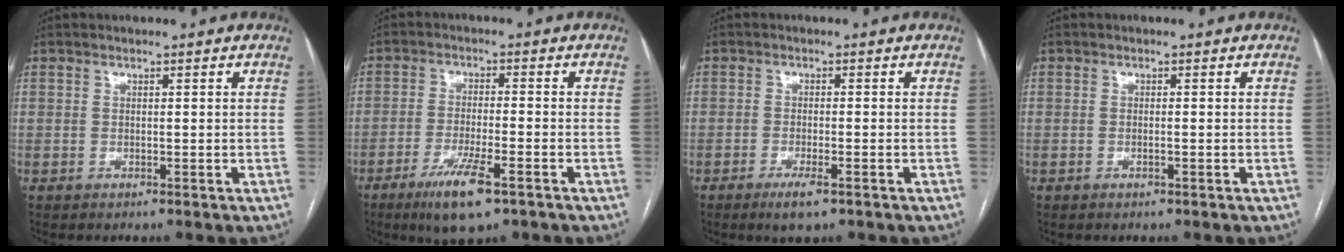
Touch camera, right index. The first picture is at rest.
{"total": 8.1, "force": [-4.7, 1.3, 6.4], "torque": [-0.120, -0.016, -0.079]}
{"total": 3.5, "force": [-2.1, 0.8, 2.8], "torque": [-0.051, -0.005, -0.034]}
{"total": 0.5, "force": [-0.1, 0.0, 0.5], "torque": [-0.010, 0.000, -0.001]}